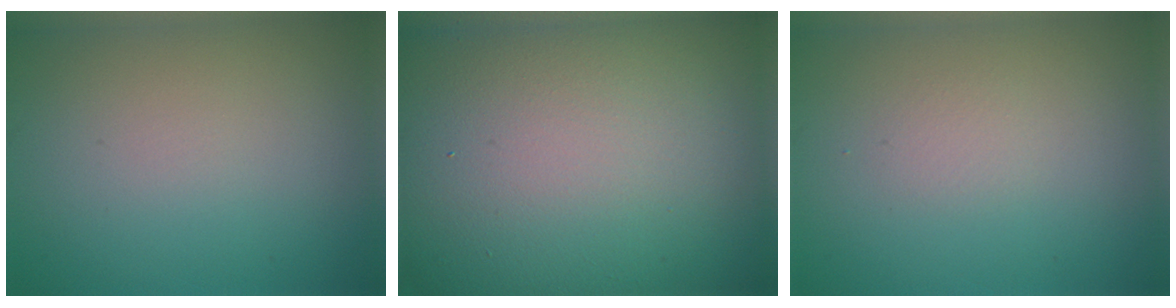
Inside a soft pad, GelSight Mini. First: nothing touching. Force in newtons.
{"total": 30.8, "press": 30.8, "slide": 1.1}
{"total": 0.7, "press": 0.7, "slide": 0.0}